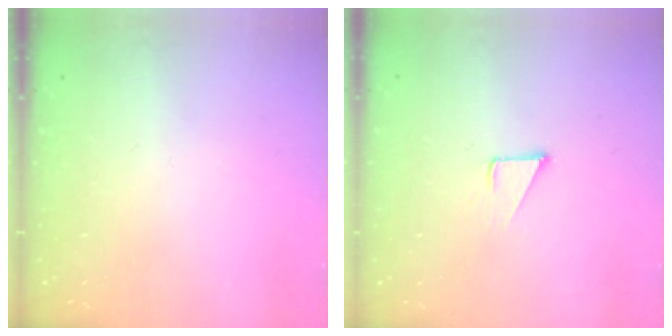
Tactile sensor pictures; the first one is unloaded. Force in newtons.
{"total": 3.6, "press": 3.6, "slide": 0.3}